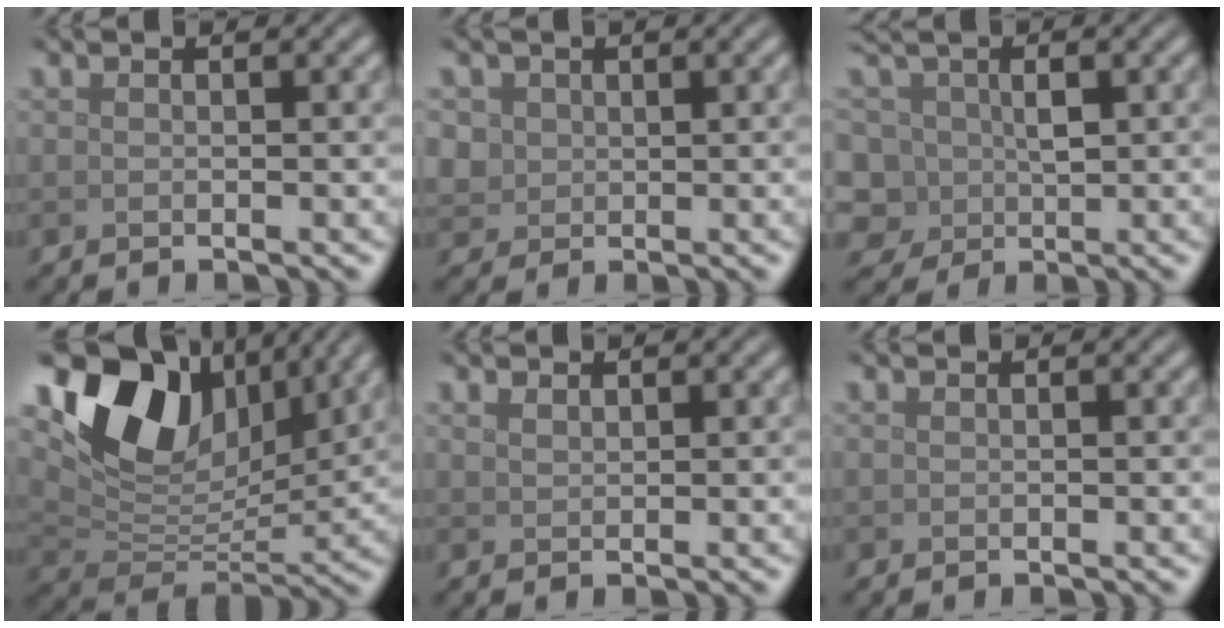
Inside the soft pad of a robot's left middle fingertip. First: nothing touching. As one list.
[{"total": 2.1, "force": [0.9, 1.8, 0.6], "torque": [-0.017, -0.004, 0.026]}, {"total": 4.8, "force": [0.1, 3.9, 2.9], "torque": [-0.052, 0.009, 0.005]}, {"total": 12.2, "force": [6.1, 7.5, 7.5], "torque": [-0.140, 0.004, 0.107]}, {"total": 0.8, "force": [0.7, 0.3, 0.2], "torque": [-0.009, 0.000, 0.016]}, {"total": 0.0}]